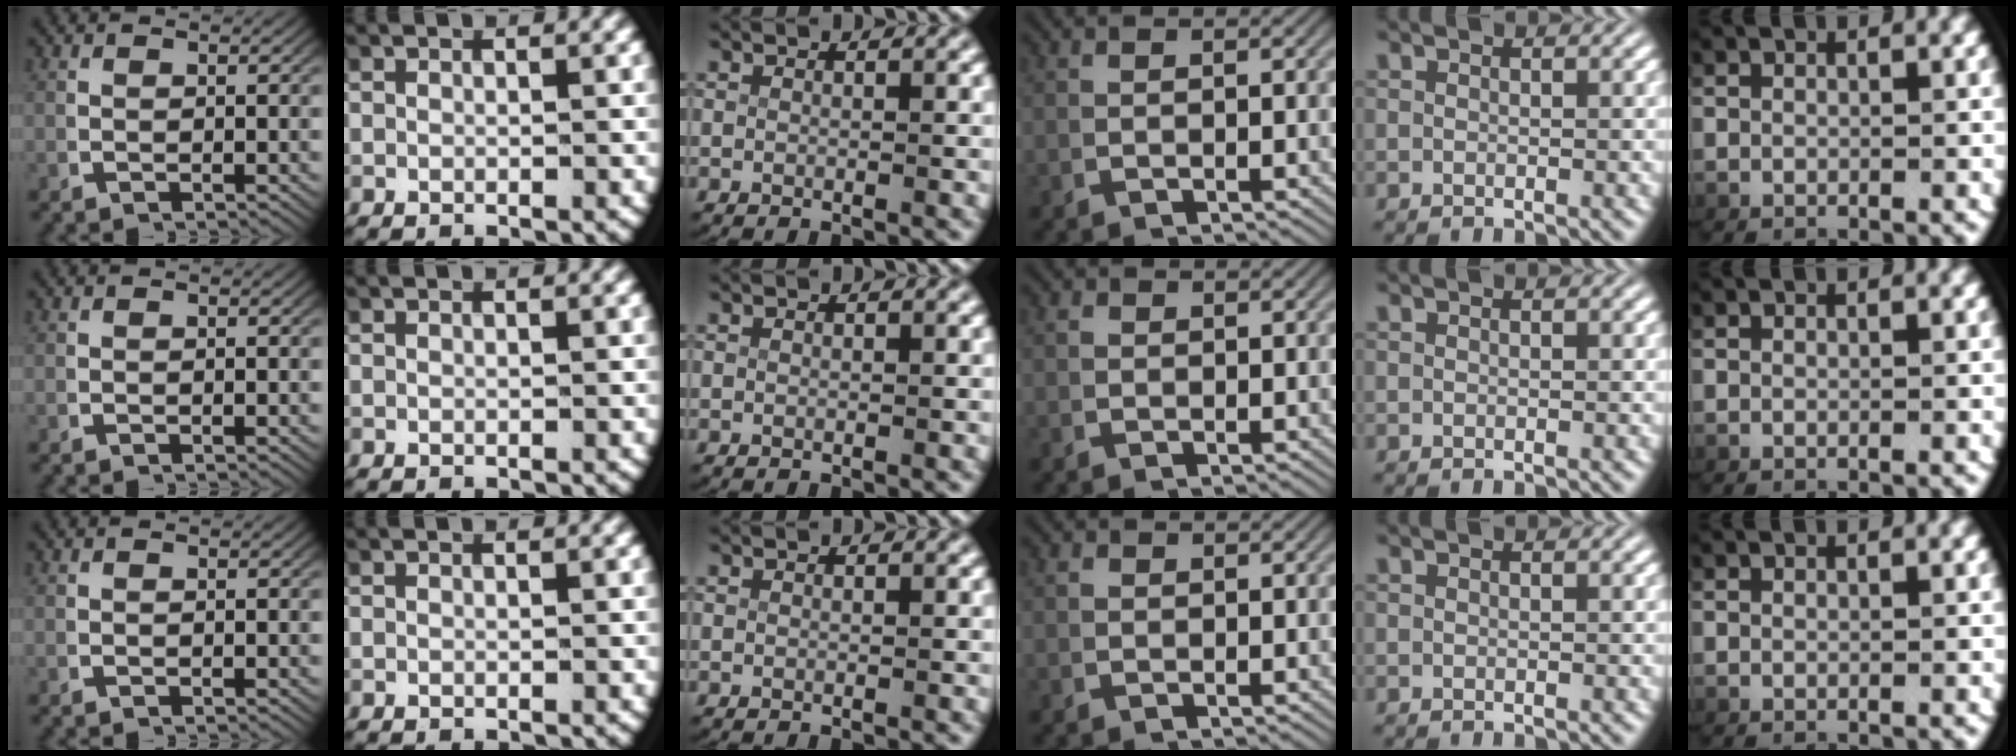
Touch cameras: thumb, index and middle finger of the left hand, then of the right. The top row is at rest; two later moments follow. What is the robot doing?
{"motion": "lift_and_place", "object": "paper towel"}